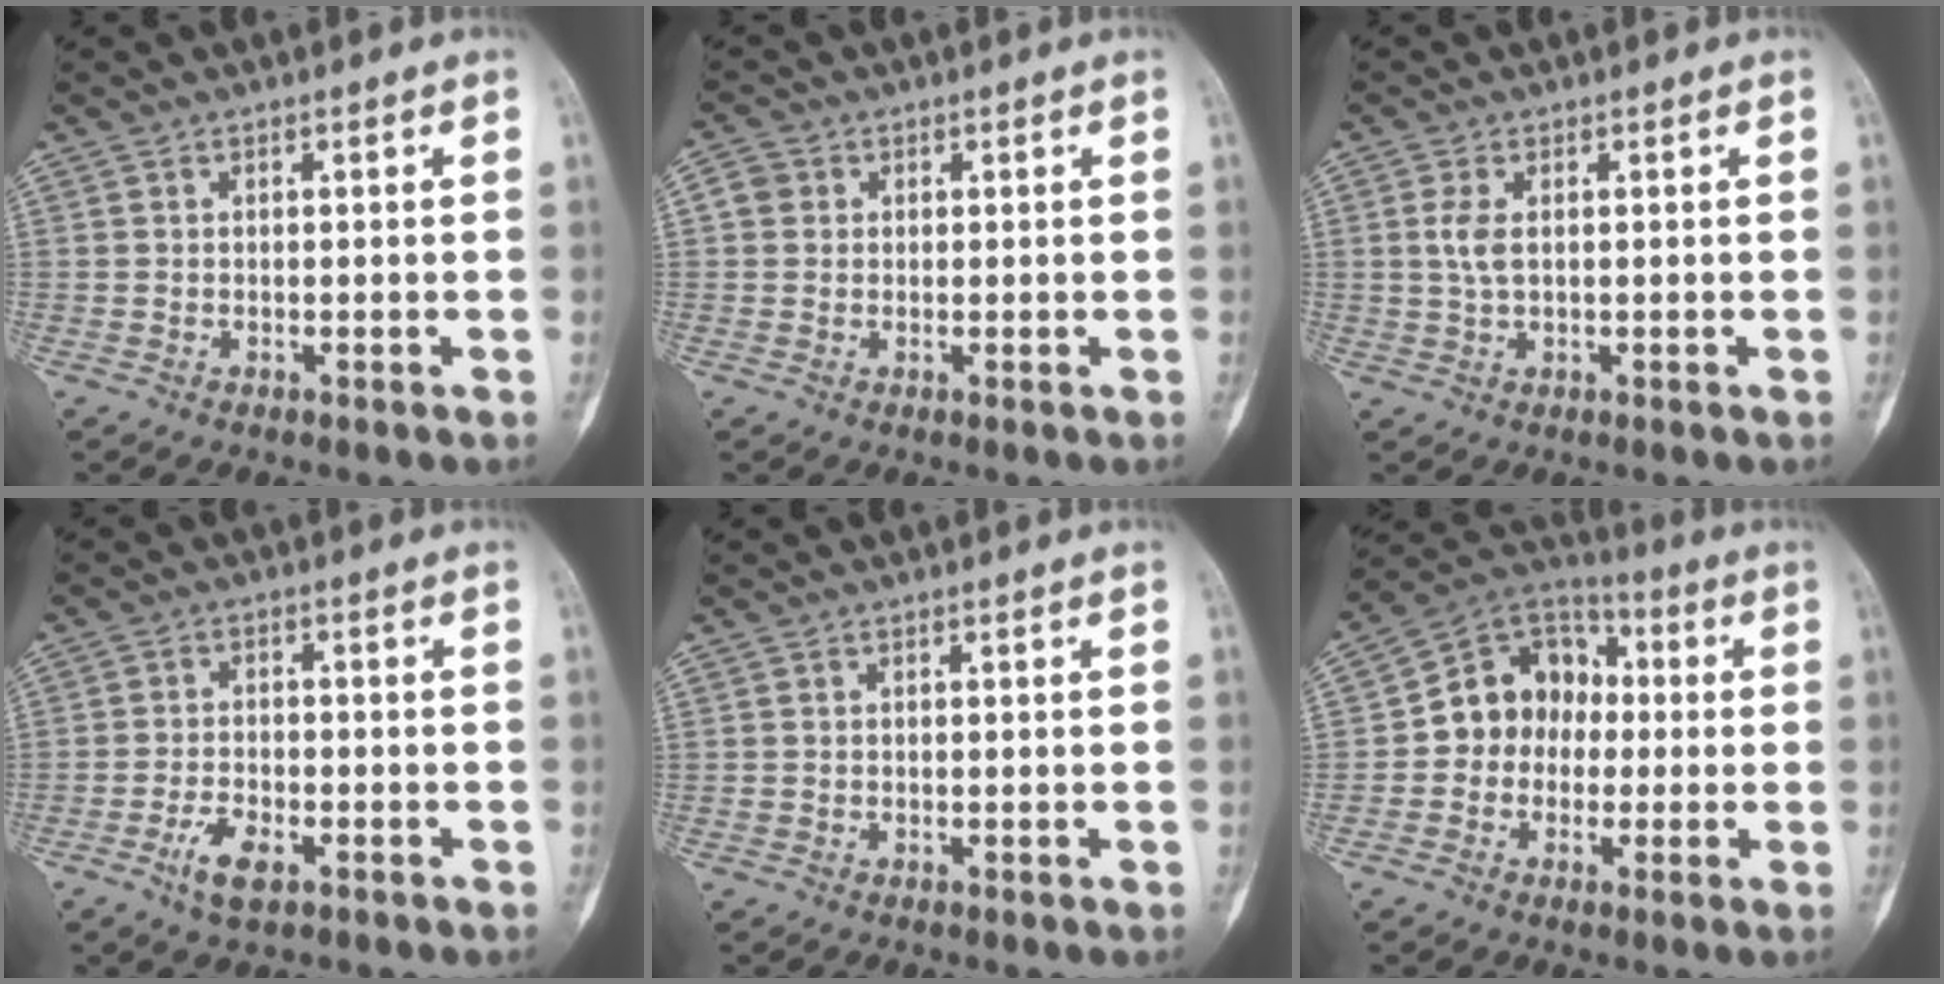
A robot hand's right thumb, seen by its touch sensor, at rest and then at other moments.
{"total": 2.4, "force": [0.5, 2.3, 0.8], "torque": [-0.003, 0.005, 0.006]}
{"total": 2.8, "force": [0.6, 1.6, 2.1], "torque": [-0.057, 0.002, 0.014]}
{"total": 5.3, "force": [-2.9, 2.3, 3.8], "torque": [-0.070, 0.010, -0.051]}
{"total": 0.0}
{"total": 12.6, "force": [-0.5, 10.7, 6.8], "torque": [-0.064, 0.037, -0.022]}